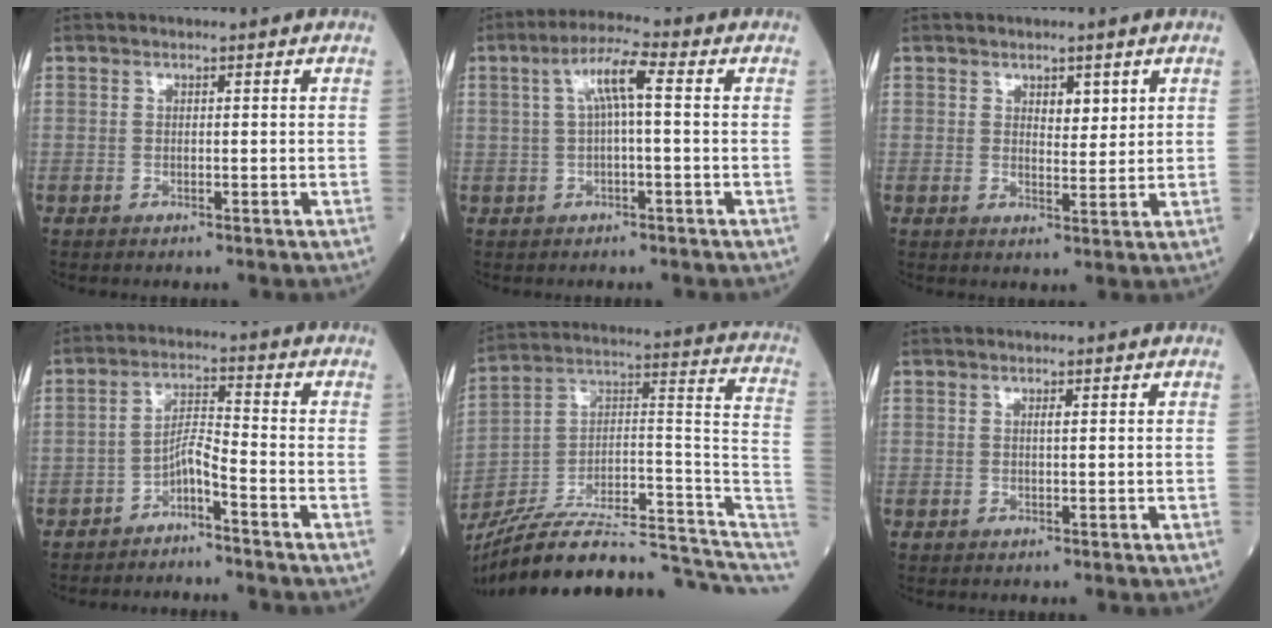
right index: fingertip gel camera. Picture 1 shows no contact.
{"total": 6.1, "force": [1.2, 0.7, 5.9], "torque": [-0.112, 0.024, 0.021]}
{"total": 2.8, "force": [1.5, 1.3, 2.1], "torque": [-0.029, -0.002, 0.025]}
{"total": 3.9, "force": [-3.0, 0.3, 2.5], "torque": [-0.045, 0.005, -0.057]}
{"total": 29.1, "force": [-25.3, 5.0, 13.5], "torque": [-0.171, 0.024, -0.380]}
{"total": 0.6, "force": [0.2, 0.0, 0.6], "torque": [-0.013, 0.000, 0.003]}